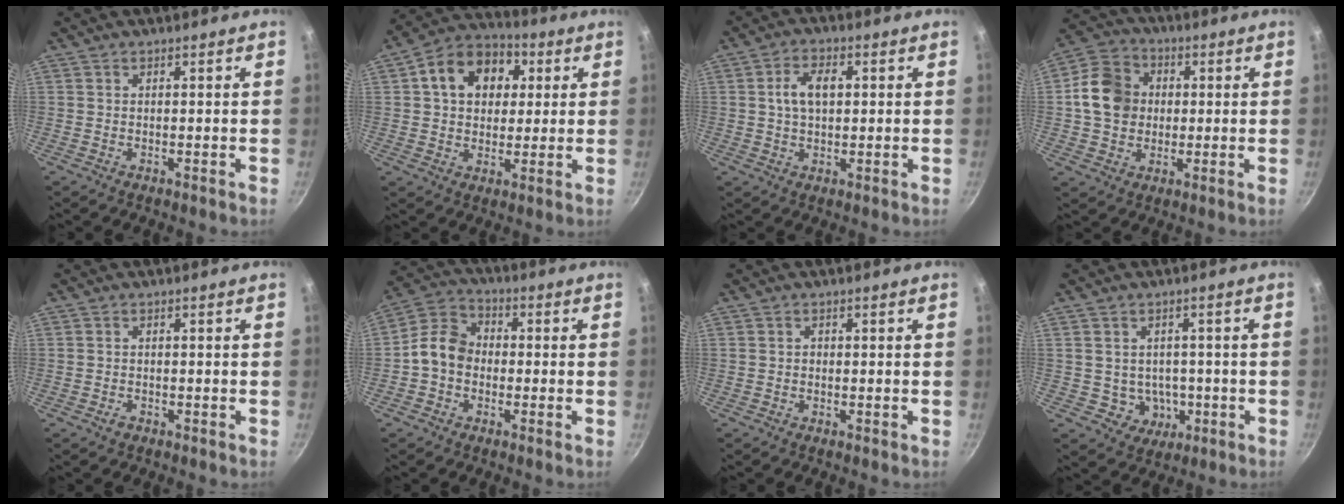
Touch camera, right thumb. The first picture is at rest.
{"total": 13.9, "force": [3.7, 10.6, 8.2], "torque": [-0.106, 0.019, 0.043]}
{"total": 6.6, "force": [1.0, 4.1, 5.1], "torque": [-0.076, 0.011, 0.015]}
{"total": 11.5, "force": [0.8, 9.7, 6.1], "torque": [-0.084, 0.014, 0.000]}
{"total": 1.2, "force": [-0.7, 0.7, 0.5], "torque": [-0.010, 0.004, -0.013]}
{"total": 8.3, "force": [-1.4, 6.7, 4.7], "torque": [-0.060, 0.029, -0.049]}
{"total": 0.7, "force": [-0.2, 0.6, 0.2], "torque": [-0.001, 0.002, -0.004]}
{"total": 5.7, "force": [-0.9, 5.3, 2.0], "torque": [-0.007, 0.019, 0.003]}